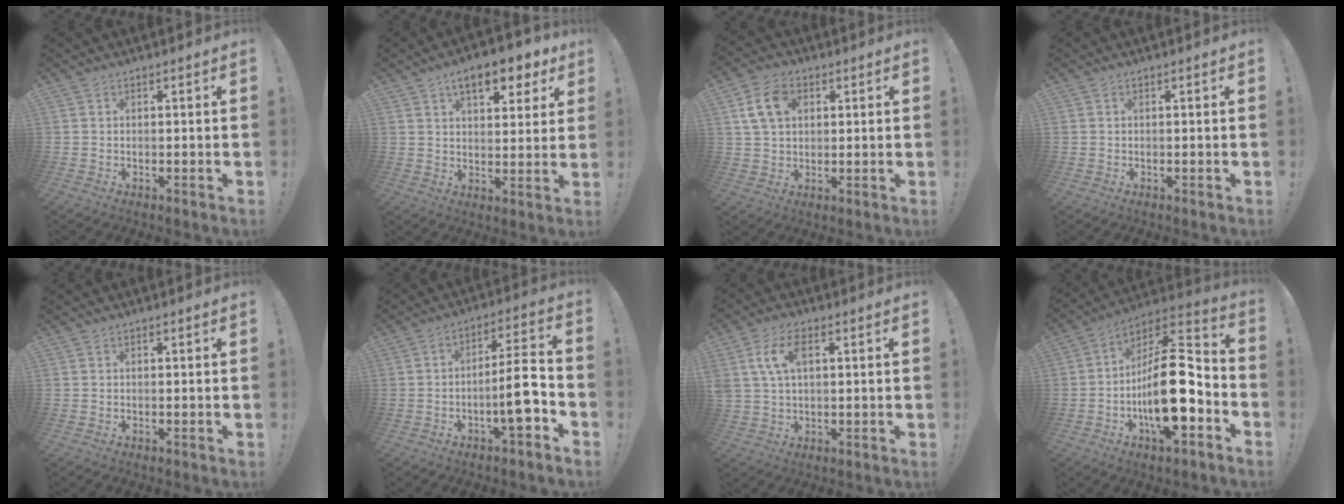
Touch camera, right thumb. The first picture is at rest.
{"total": 11.2, "force": [6.4, 4.8, 7.8], "torque": [-0.104, -0.033, 0.107]}
{"total": 9.9, "force": [3.3, 6.8, 6.3], "torque": [-0.117, 0.008, 0.066]}
{"total": 0.0}
{"total": 0.0}
{"total": 11.6, "force": [-4.2, 3.2, 10.3], "torque": [-0.143, 0.022, -0.072]}
{"total": 8.7, "force": [2.8, 5.1, 6.5], "torque": [-0.139, 0.003, 0.050]}
{"total": 20.7, "force": [-5.1, 8.5, 18.2], "torque": [-0.313, 0.027, -0.081]}